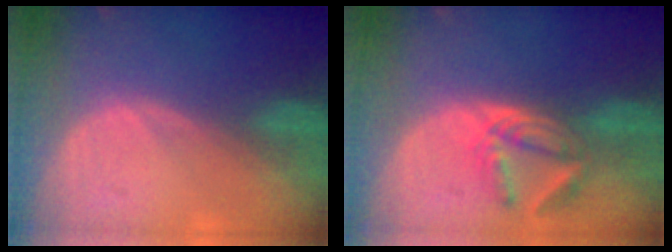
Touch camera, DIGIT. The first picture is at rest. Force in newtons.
{"total": 5.6, "press": 5.3, "slide": 1.7}